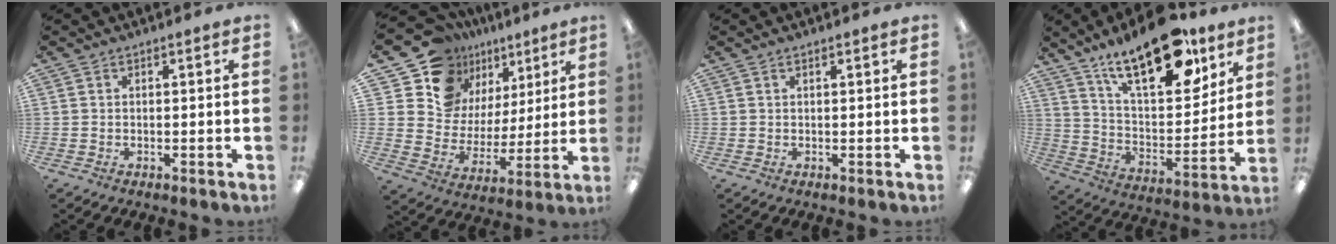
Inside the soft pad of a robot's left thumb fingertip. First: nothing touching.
{"total": 15.7, "force": [11.4, 10.2, 3.4], "torque": [-0.079, -0.091, 0.215]}
{"total": 0.7, "force": [0.5, 0.1, 0.4], "torque": [-0.009, 0.001, 0.010]}
{"total": 23.6, "force": [16.6, 9.3, 14.0], "torque": [-0.213, -0.103, 0.282]}